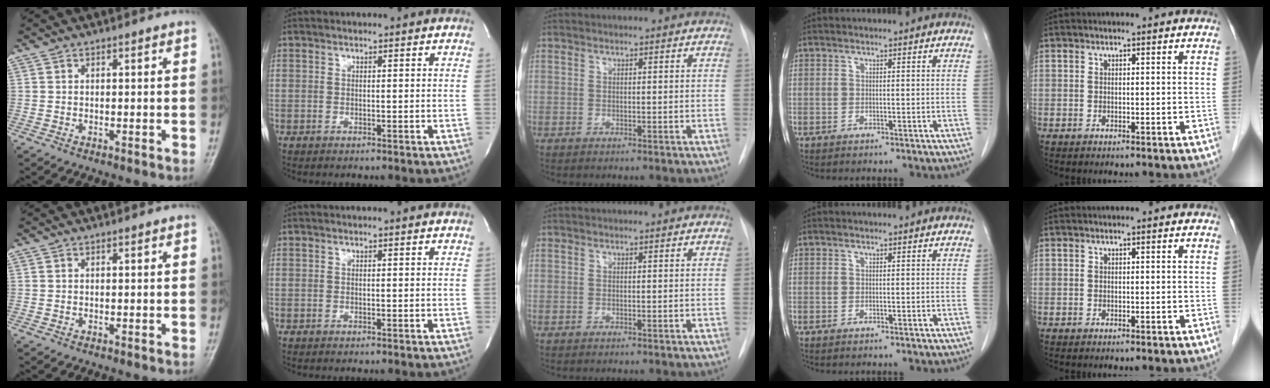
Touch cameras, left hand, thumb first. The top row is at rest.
{}